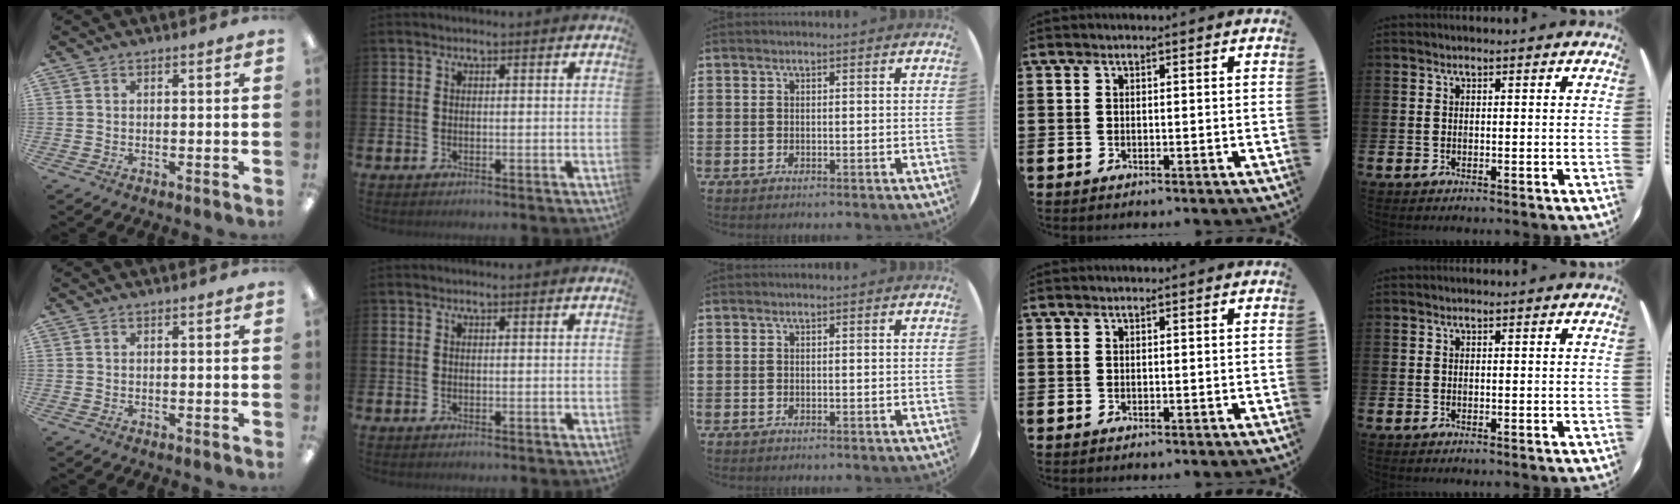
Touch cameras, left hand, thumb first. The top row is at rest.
{}